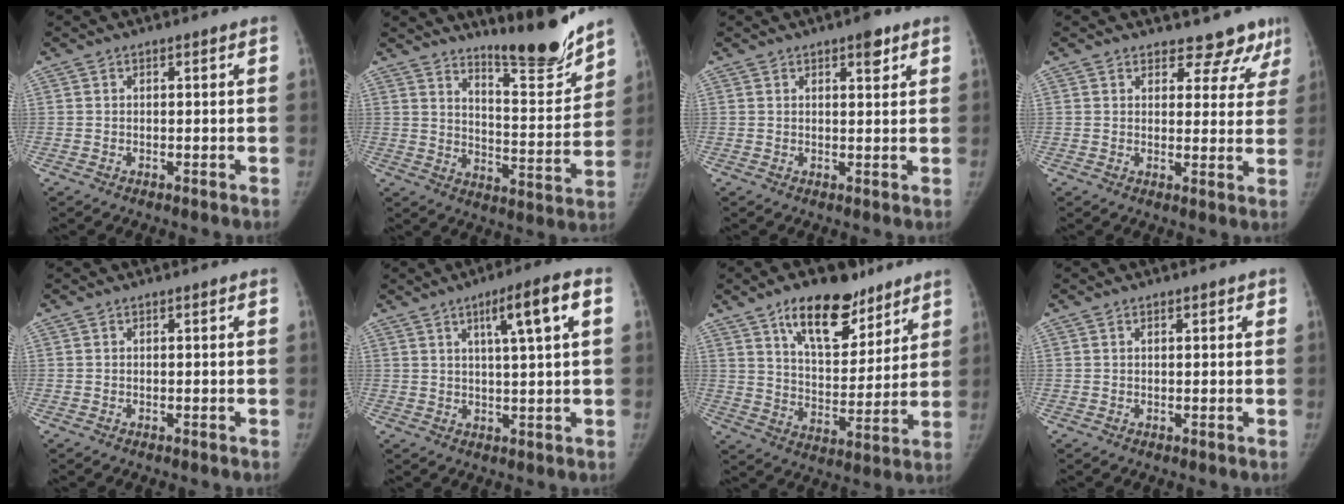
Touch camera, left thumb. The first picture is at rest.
{"total": 14.2, "force": [12.2, 2.1, 7.0], "torque": [-0.073, -0.105, 0.193]}
{"total": 3.2, "force": [2.0, 1.1, 2.2], "torque": [-0.021, -0.009, 0.026]}
{"total": 8.8, "force": [7.7, 4.0, 1.6], "torque": [0.034, -0.040, 0.073]}
{"total": 0.0}
{"total": 8.7, "force": [3.2, 0.6, 8.1], "torque": [-0.128, 0.002, 0.049]}
{"total": 16.4, "force": [10.5, 8.1, 9.7], "torque": [-0.105, -0.055, 0.172]}
{"total": 1.3, "force": [0.7, 0.5, 0.9], "torque": [-0.009, 0.000, 0.007]}